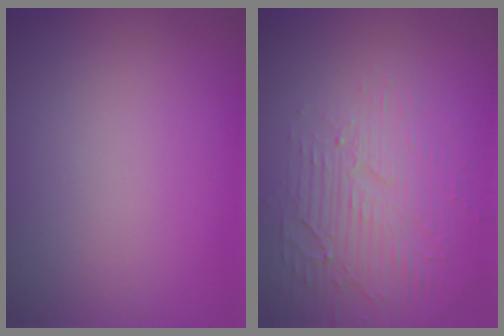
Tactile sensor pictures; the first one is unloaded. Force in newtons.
{"total": 5.7, "press": 3.3, "slide": 4.7}